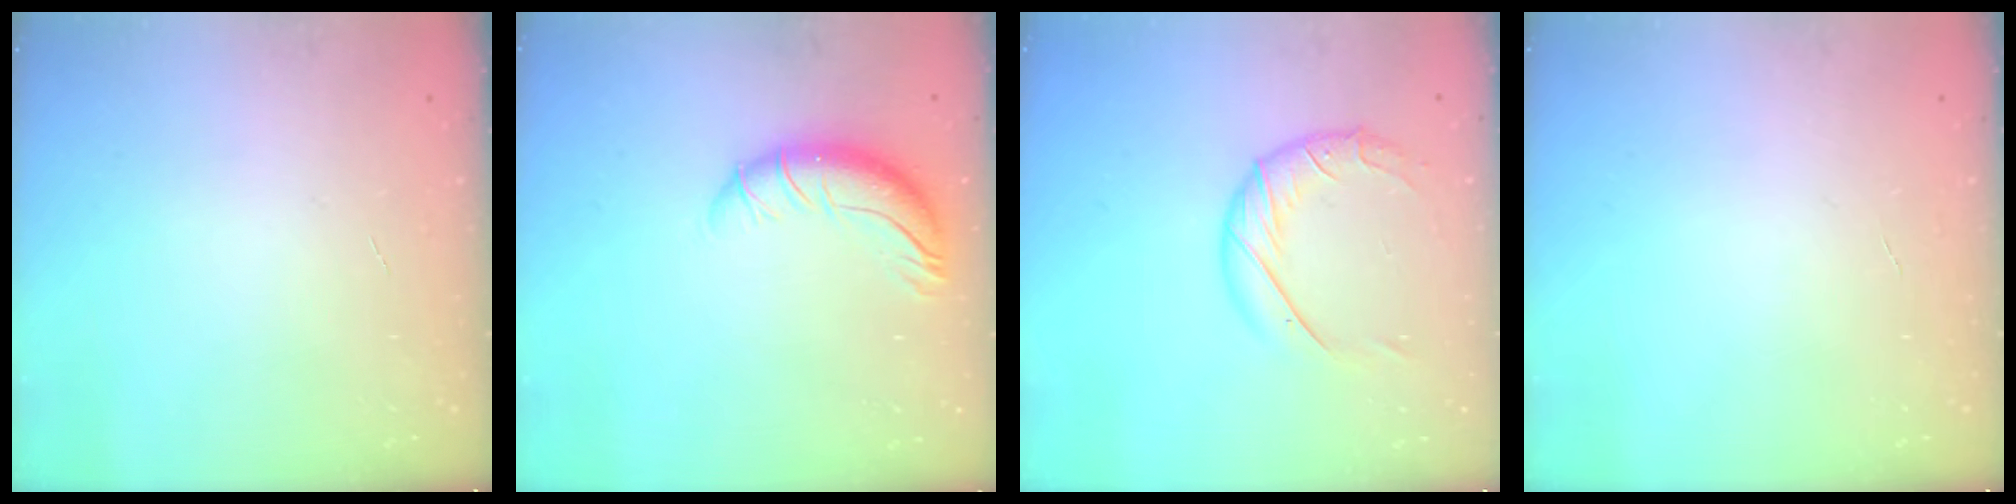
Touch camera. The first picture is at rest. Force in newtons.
{"total": 9.4, "press": 9.2, "slide": 2.2}
{"total": 11.1, "press": 11.0, "slide": 1.3}
{"total": 0.0}